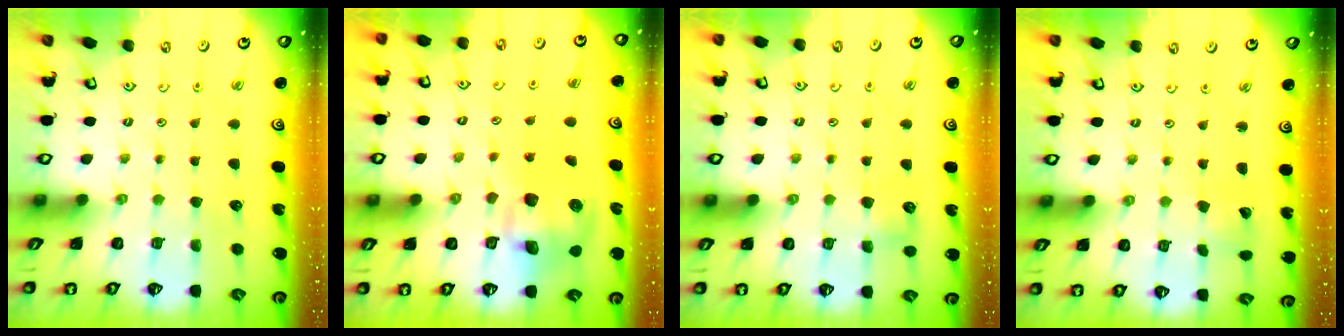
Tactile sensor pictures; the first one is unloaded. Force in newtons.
{"total": 10.5, "press": 10.4, "slide": 1.8}
{"total": 4.6, "press": 4.6, "slide": 0.6}
{"total": 2.5, "press": 2.4, "slide": 0.3}